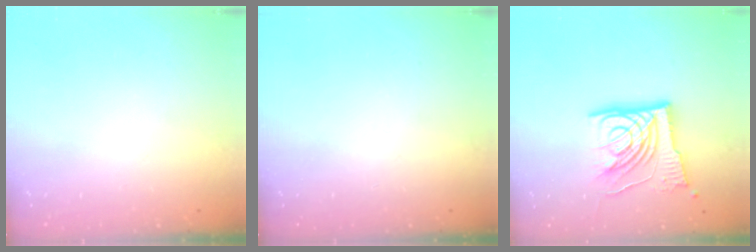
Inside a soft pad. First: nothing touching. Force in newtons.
{"total": 0.0}
{"total": 15.6, "press": 15.5, "slide": 1.6}